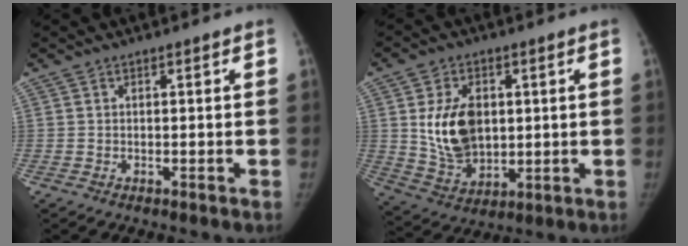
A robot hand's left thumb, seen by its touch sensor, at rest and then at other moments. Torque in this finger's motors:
{"motor_torque": [-0.06, 0.42, 0.10, -0.08, 0.08]}